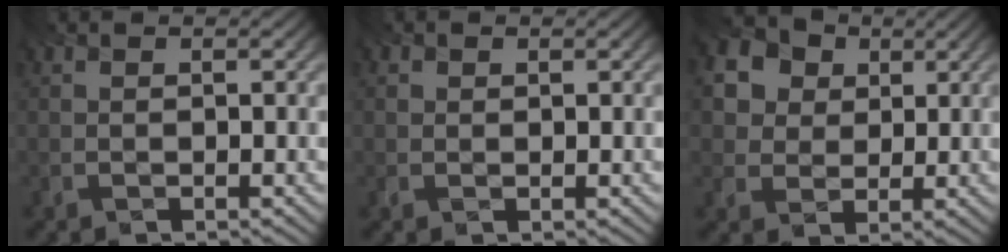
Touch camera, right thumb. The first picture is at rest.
{"total": 0.7, "force": [0.2, 0.6, -0.2], "torque": [0.003, 0.001, 0.013]}
{"total": 9.7, "force": [4.0, 7.8, 4.0], "torque": [-0.140, 0.021, 0.072]}